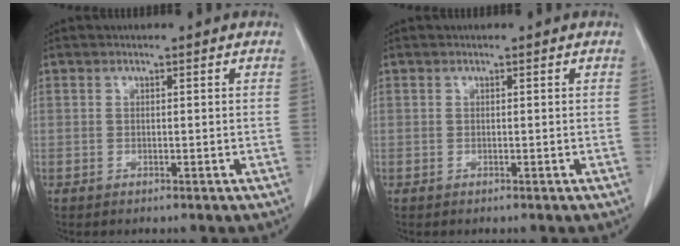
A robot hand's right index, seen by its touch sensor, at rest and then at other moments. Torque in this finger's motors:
{"motor_torque": [0.00, 0.00, 0.00, 0.00]}